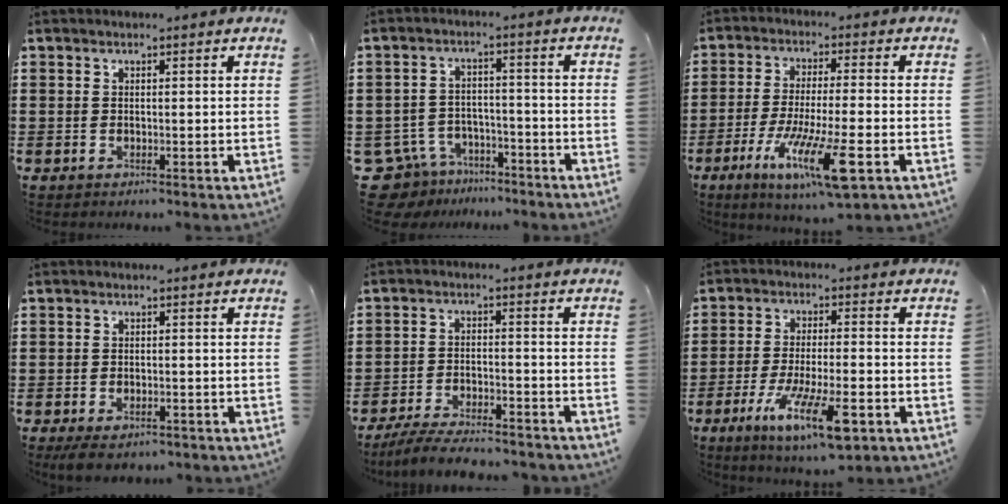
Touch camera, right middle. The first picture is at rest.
{"total": 6.1, "force": [-5.6, 2.3, 0.6], "torque": [-0.040, 0.013, -0.120]}
{"total": 12.0, "force": [-5.3, 1.8, 10.6], "torque": [-0.205, -0.012, -0.095]}
{"total": 2.1, "force": [-1.8, 0.7, 0.9], "torque": [-0.017, 0.003, -0.035]}
{"total": 5.9, "force": [-5.5, 0.4, 1.9], "torque": [-0.040, -0.005, -0.107]}
{"total": 11.1, "force": [-5.7, 2.7, 9.1], "torque": [-0.172, -0.004, -0.099]}